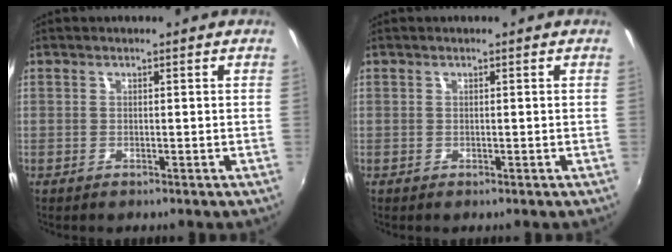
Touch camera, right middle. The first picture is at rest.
{"total": 0.0}